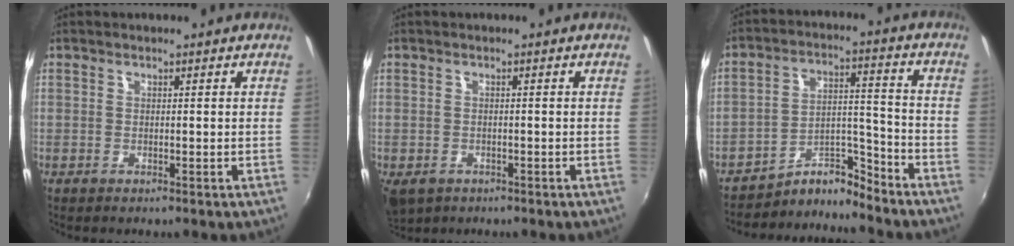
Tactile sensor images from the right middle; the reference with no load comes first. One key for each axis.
{"total": 5.8, "fx": -2.9, "fy": 4.0, "fz": 3.1, "tx": -0.067, "ty": -0.022, "tz": -0.044}
{"total": 7.0, "fx": -7.0, "fy": 0.2, "fz": -0.2, "tx": -0.003, "ty": 0.039, "tz": -0.133}